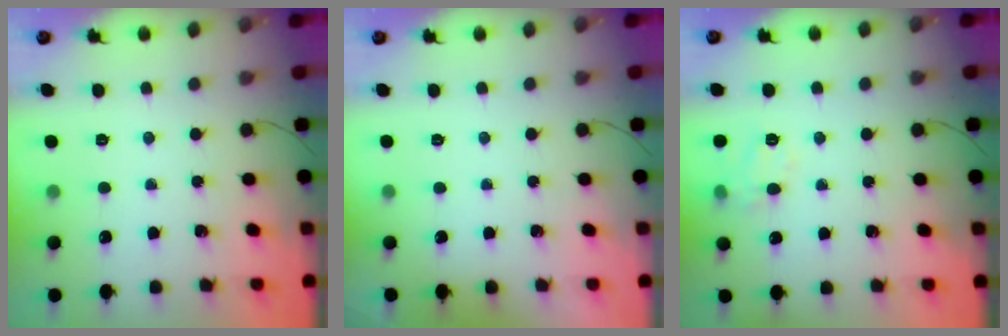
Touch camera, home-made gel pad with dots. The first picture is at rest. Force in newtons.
{"total": 1.9, "press": 1.9, "slide": 0.3}
{"total": 9.2, "press": 9.1, "slide": 1.2}